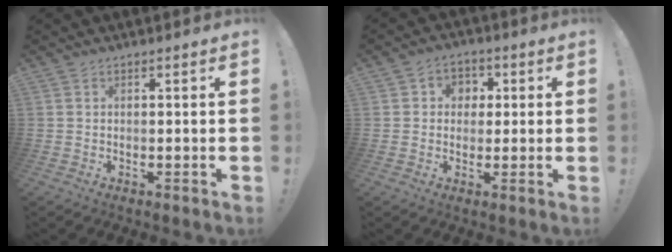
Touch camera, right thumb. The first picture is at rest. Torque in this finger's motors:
{"motor_torque": [0.00, 0.00, -0.14, 0.14, 0.00]}